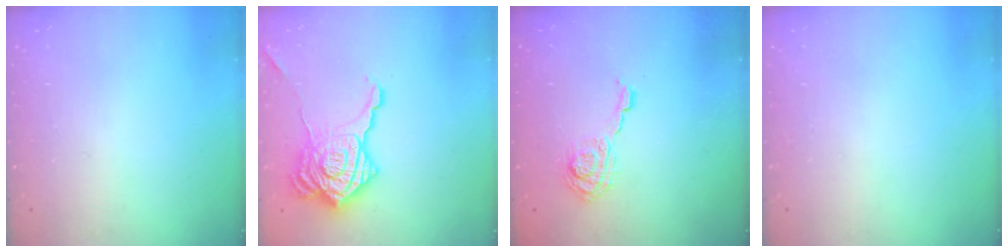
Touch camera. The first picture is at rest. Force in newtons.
{"total": 23.5, "press": 23.4, "slide": 2.0}
{"total": 7.7, "press": 7.7, "slide": 0.2}
{"total": 0.0}